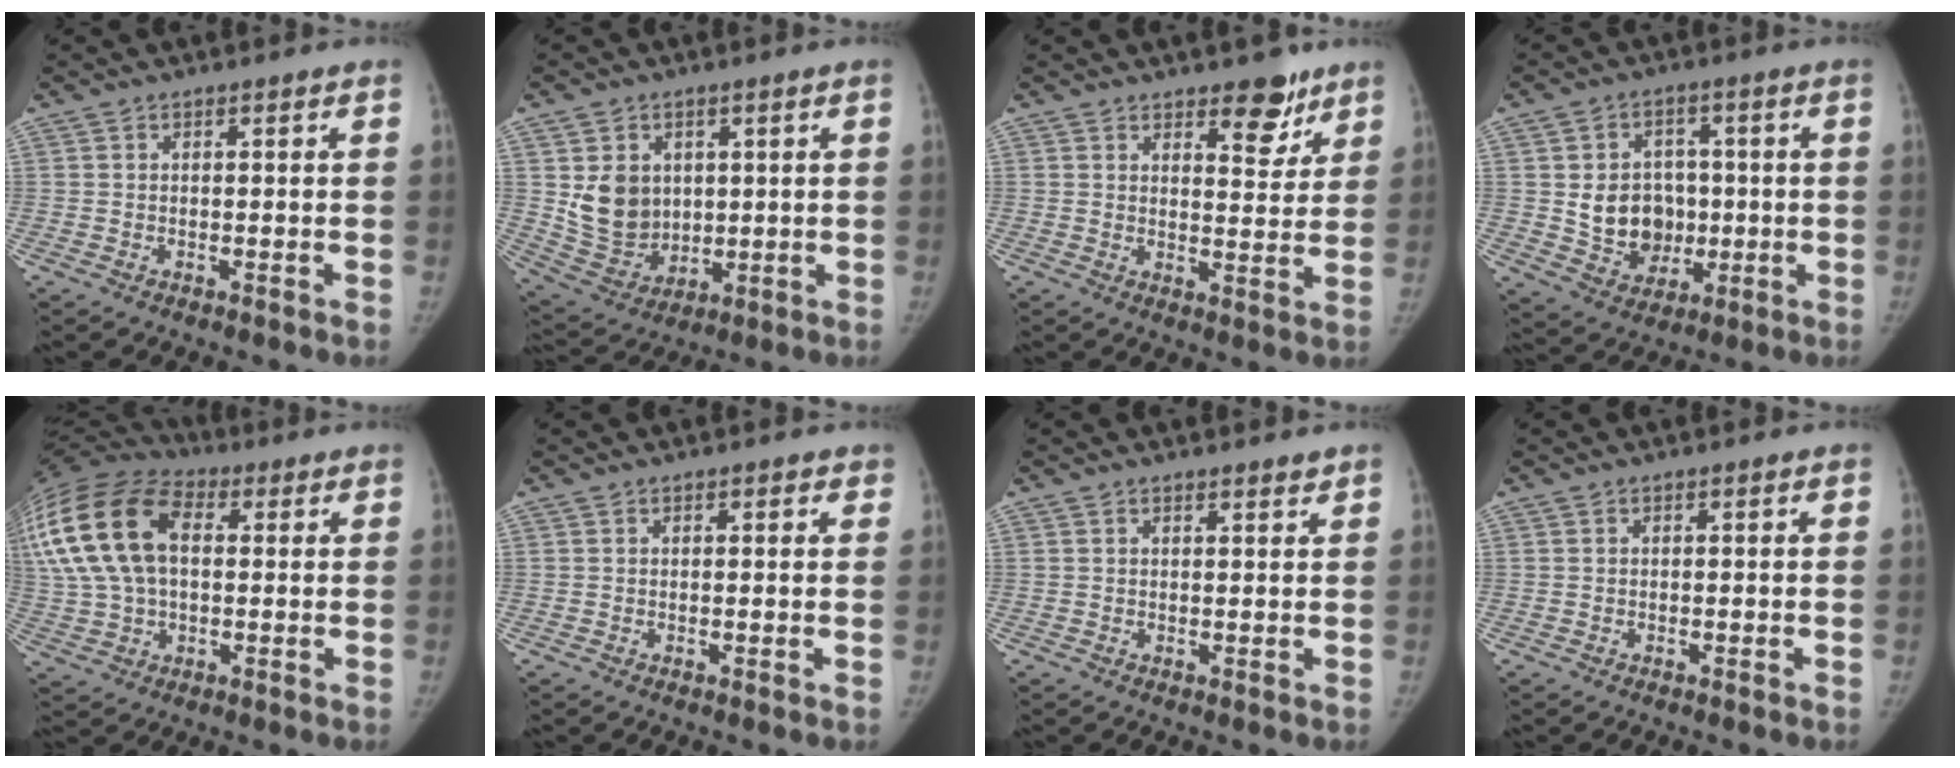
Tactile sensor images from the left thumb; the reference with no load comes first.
{"total": 10.7, "force": [2.2, 8.8, 5.6], "torque": [-0.061, -0.020, 0.065]}
{"total": 7.2, "force": [5.0, 3.3, 4.0], "torque": [-0.021, -0.032, 0.068]}
{"total": 10.9, "force": [-0.2, 9.2, 5.9], "torque": [-0.052, -0.001, 0.013]}
{"total": 22.6, "force": [4.8, 14.1, 17.0], "torque": [-0.377, 0.032, 0.084]}
{"total": 1.5, "force": [0.9, 0.7, 0.9], "torque": [-0.002, -0.002, 0.007]}
{"total": 1.4, "force": [1.3, 0.3, 0.5], "torque": [0.000, -0.009, 0.021]}
{"total": 0.0}